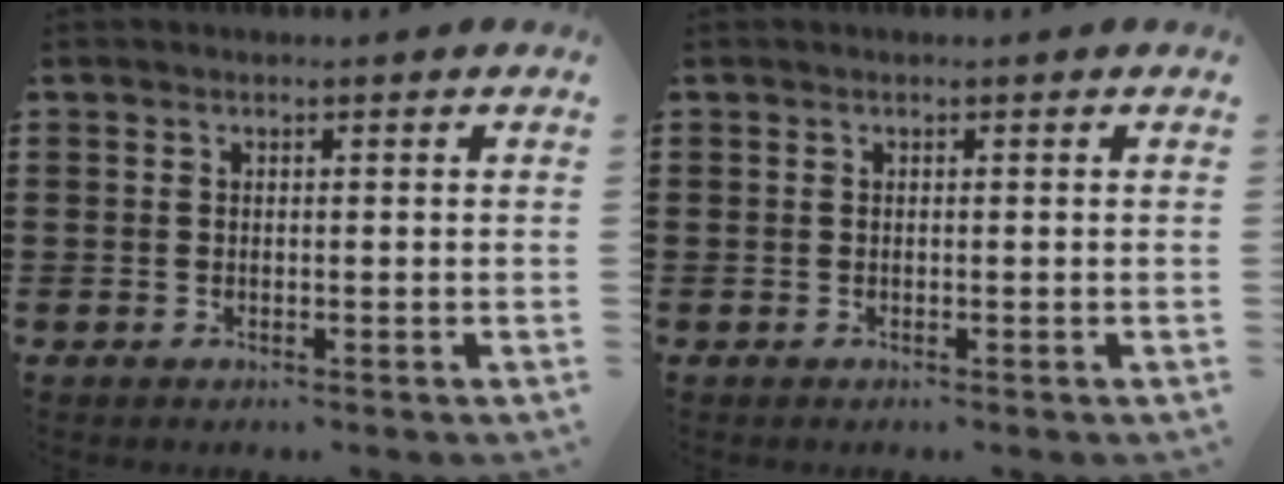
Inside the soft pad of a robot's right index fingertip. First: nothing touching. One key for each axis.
{"total": 0.0}